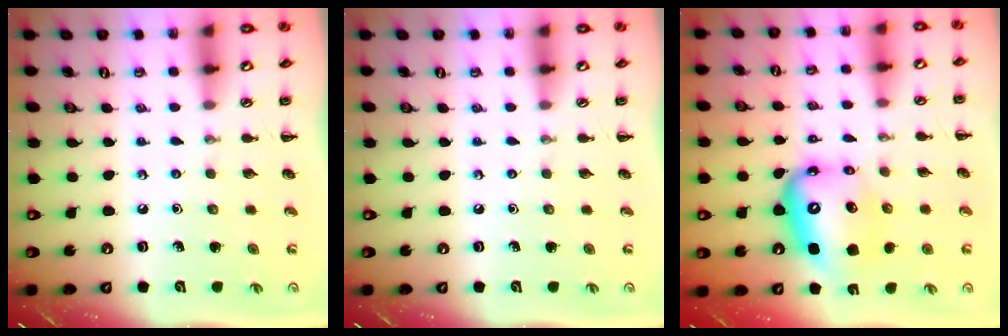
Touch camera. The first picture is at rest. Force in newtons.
{"total": 0.0}
{"total": 11.5, "press": 11.1, "slide": 2.9}